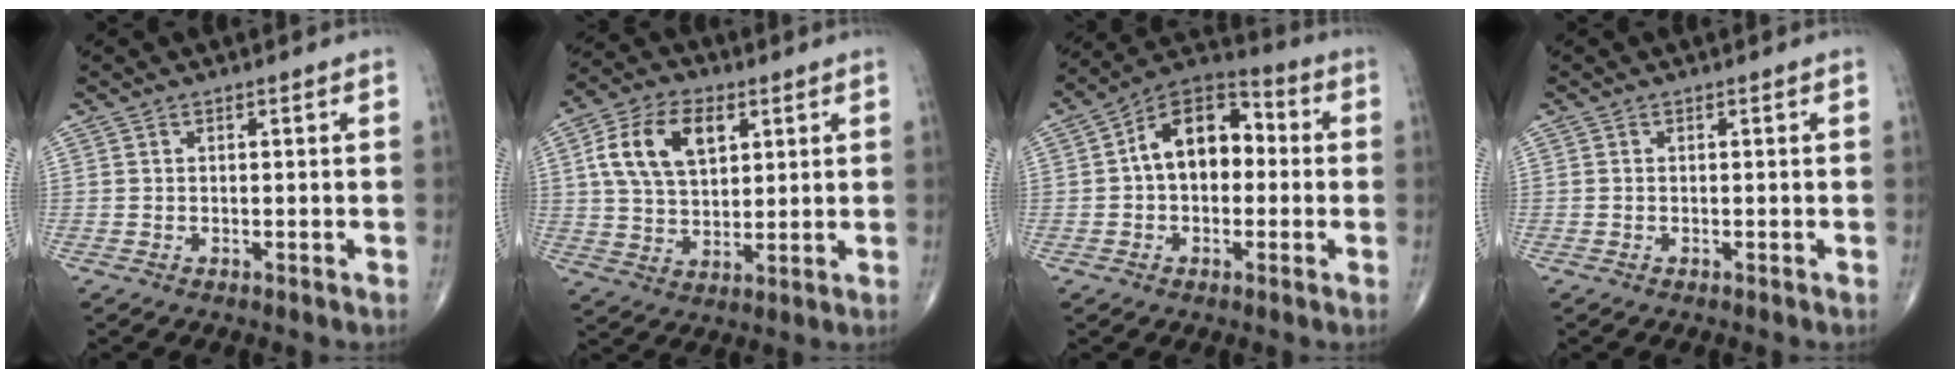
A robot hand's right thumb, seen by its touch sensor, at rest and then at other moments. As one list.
[{"total": 13.0, "force": [4.3, 8.0, 9.3], "torque": [-0.158, -0.001, 0.080]}, {"total": 13.2, "force": [0.7, 8.7, 10.0], "torque": [-0.125, 0.038, -0.006]}, {"total": 0.0}]